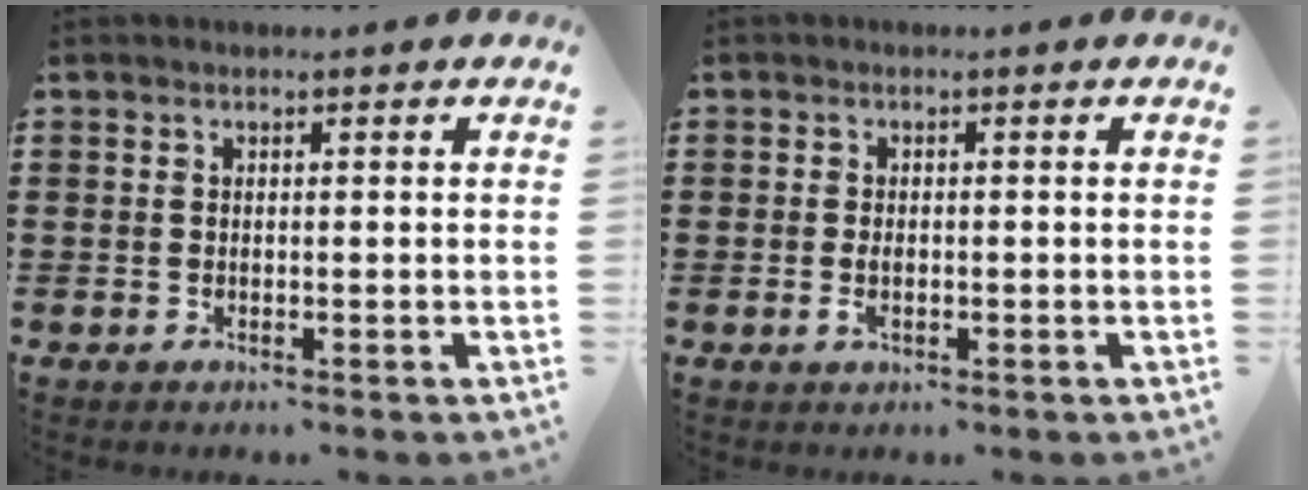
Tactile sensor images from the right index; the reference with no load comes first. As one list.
[{"total": 1.6, "force": [-0.3, 0.7, 1.4], "torque": [-0.036, -0.006, -0.007]}]